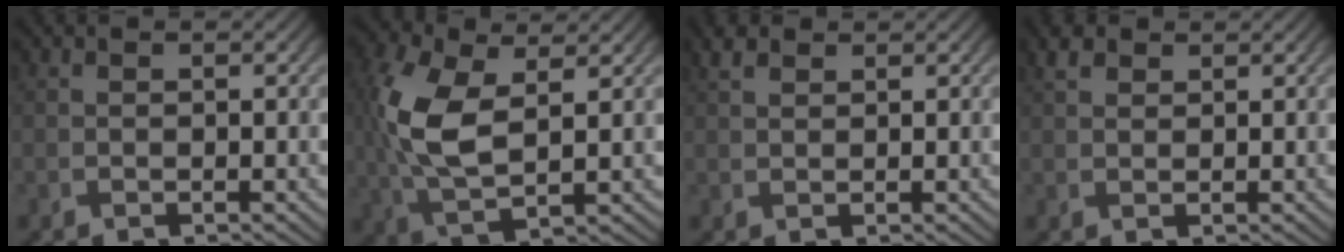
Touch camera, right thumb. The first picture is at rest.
{"total": 10.7, "force": [1.9, 5.6, 9.0], "torque": [-0.241, 0.000, 0.036]}
{"total": 1.8, "force": [1.3, 0.7, 0.9], "torque": [-0.025, 0.009, 0.029]}
{"total": 1.9, "force": [1.3, 1.0, 0.9], "torque": [-0.023, 0.008, 0.028]}